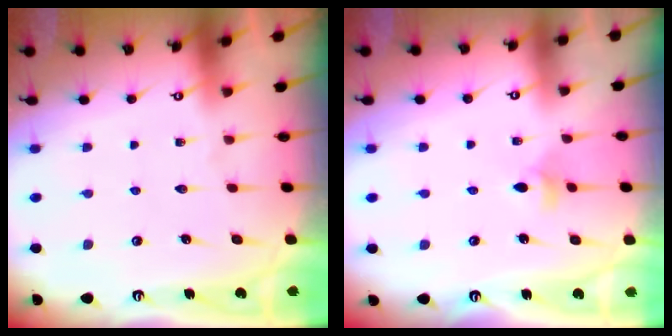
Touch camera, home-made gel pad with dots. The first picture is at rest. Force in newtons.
{"total": 4.3, "press": 4.2, "slide": 0.9}